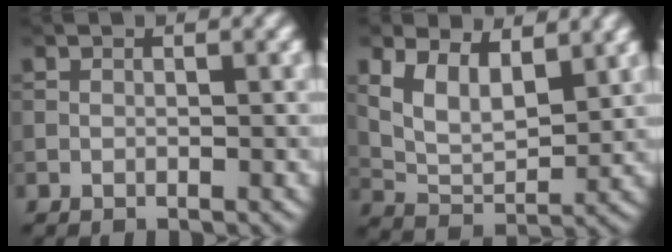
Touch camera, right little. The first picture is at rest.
{"total": 5.7, "force": [2.7, 3.3, 3.8], "torque": [-0.081, -0.012, 0.049]}